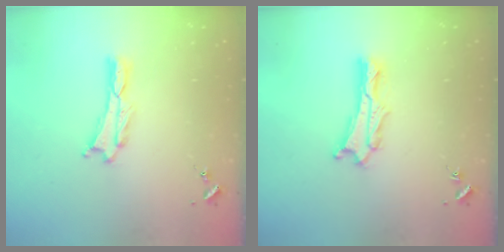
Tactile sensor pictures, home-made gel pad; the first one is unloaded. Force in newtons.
{"total": 1.9, "press": 1.9, "slide": 0.2}